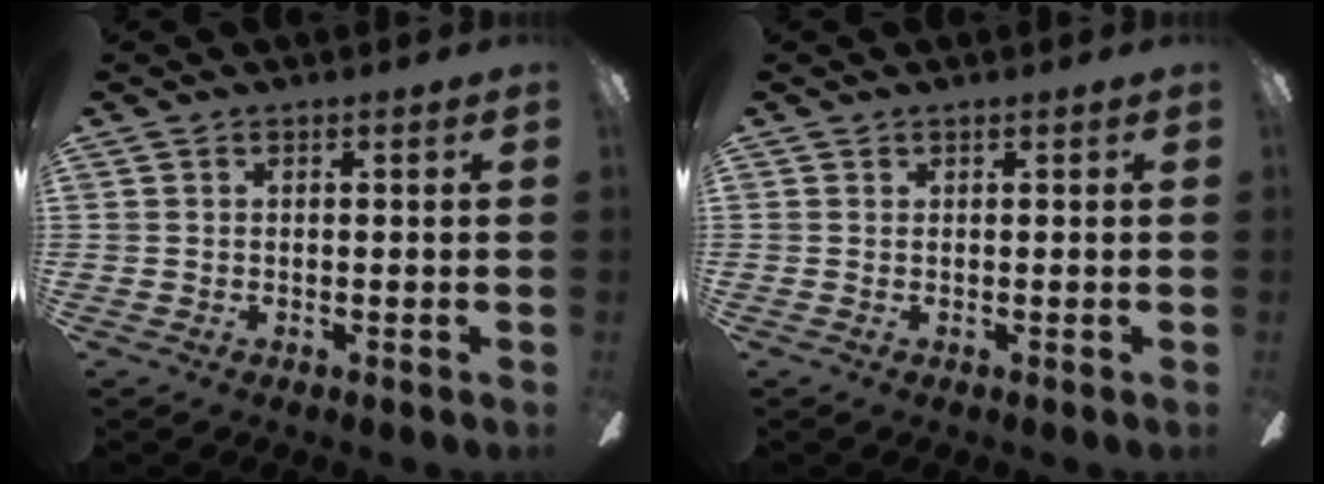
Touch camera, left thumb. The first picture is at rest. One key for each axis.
{"total": 0.0}